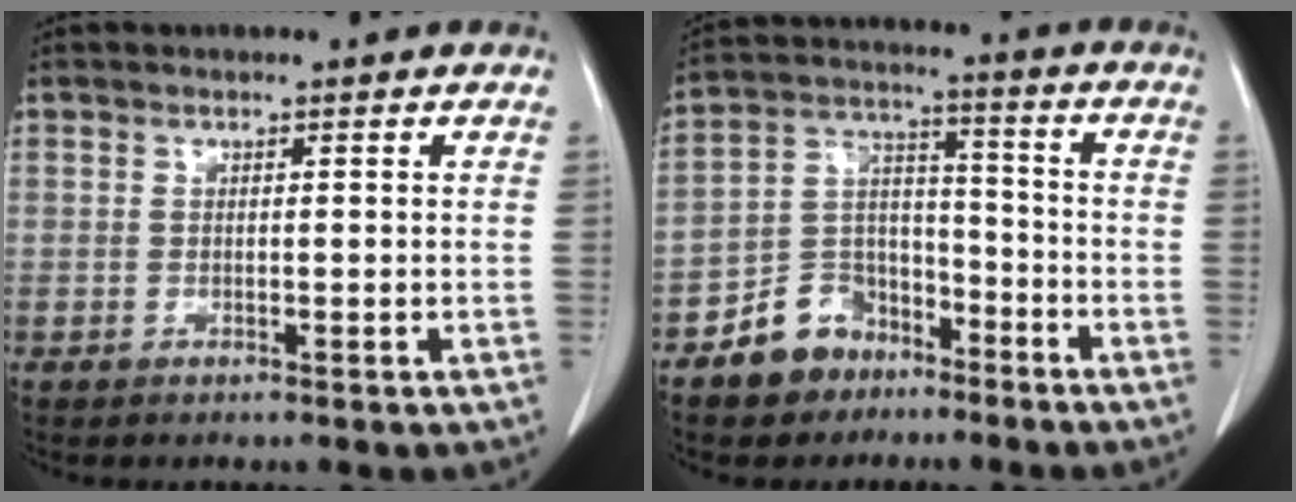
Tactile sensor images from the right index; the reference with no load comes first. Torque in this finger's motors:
{"motor_torque": [-0.07, 0.09, -0.44, -0.10]}